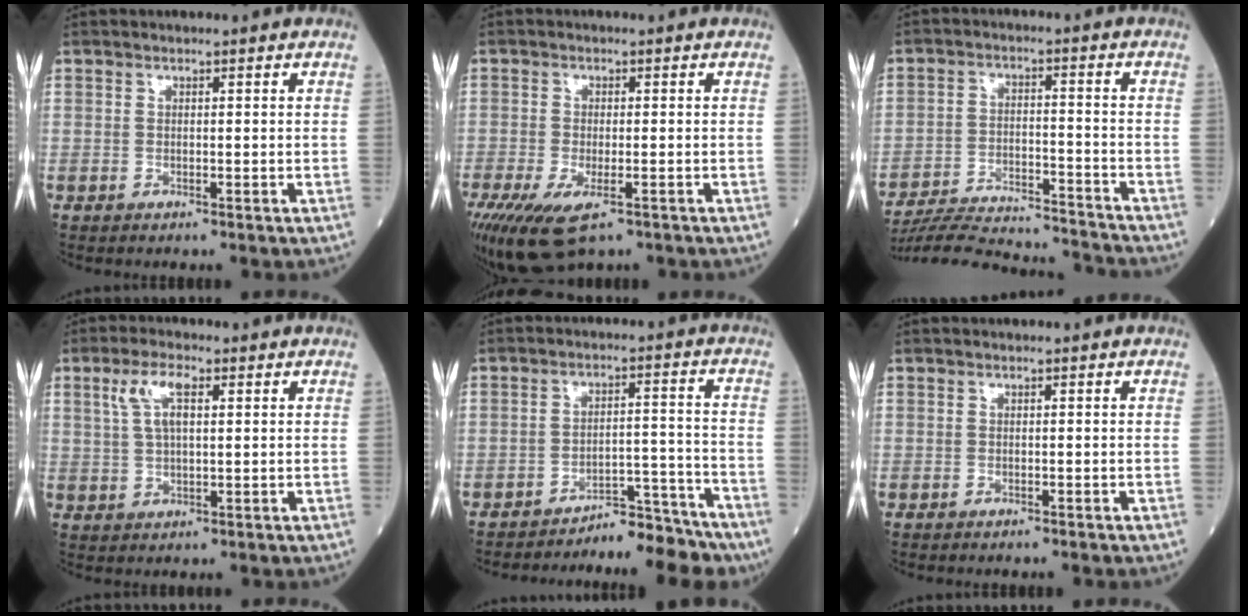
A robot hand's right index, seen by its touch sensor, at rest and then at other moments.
{"total": 1.1, "force": [-0.6, 0.3, 0.9], "torque": [-0.016, -0.003, -0.008]}
{"total": 16.9, "force": [-16.4, 1.2, 3.8], "torque": [-0.077, -0.001, -0.245]}
{"total": 5.5, "force": [2.1, 1.8, 4.8], "torque": [-0.104, 0.013, 0.045]}
{"total": 8.7, "force": [-8.2, 1.8, 2.2], "torque": [-0.008, 0.036, -0.126]}
{"total": 0.0}